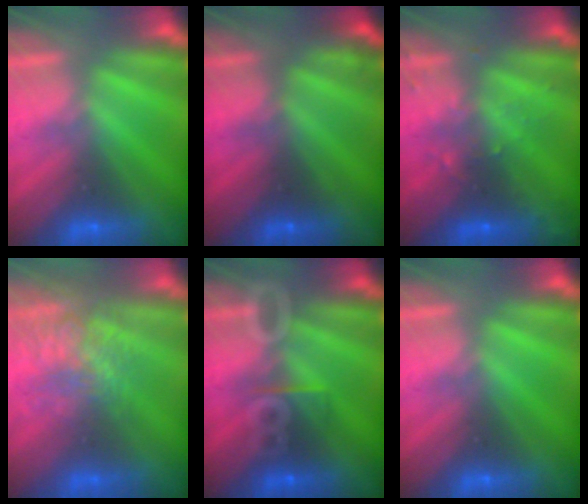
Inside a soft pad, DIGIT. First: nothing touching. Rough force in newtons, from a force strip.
{"total": 1.4}
{"total": 2.9}
{"total": 3.8}
{"total": 3.0}
{"total": 0.0}